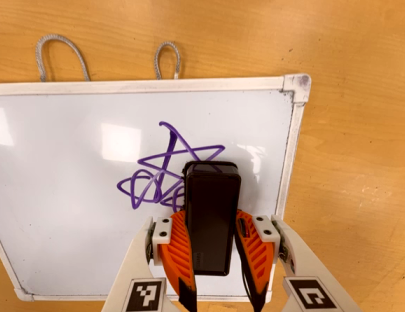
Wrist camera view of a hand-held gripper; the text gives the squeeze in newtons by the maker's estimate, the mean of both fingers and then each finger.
{"total": 13.7, "left": 13.8, "right": 13.6}